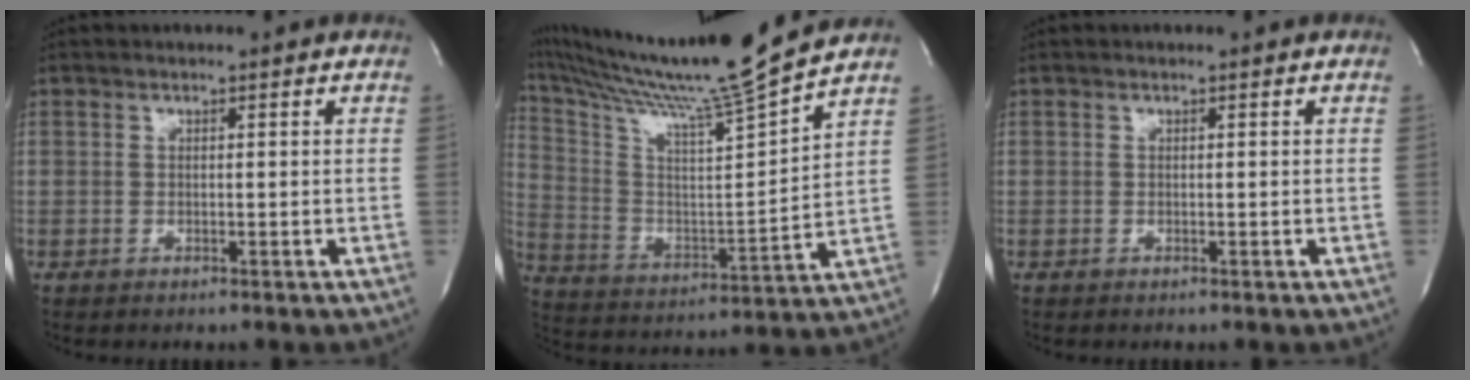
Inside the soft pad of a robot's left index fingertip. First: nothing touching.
{"total": 19.5, "force": [17.2, -2.8, 8.8], "torque": [-0.175, -0.047, 0.285]}
{"total": 0.0}